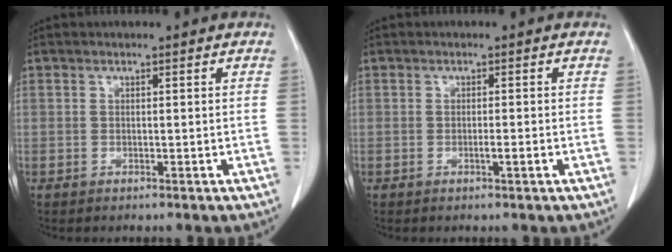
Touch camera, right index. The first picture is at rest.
{"total": 1.3, "force": [-0.4, 0.0, 1.2], "torque": [-0.021, -0.001, -0.006]}